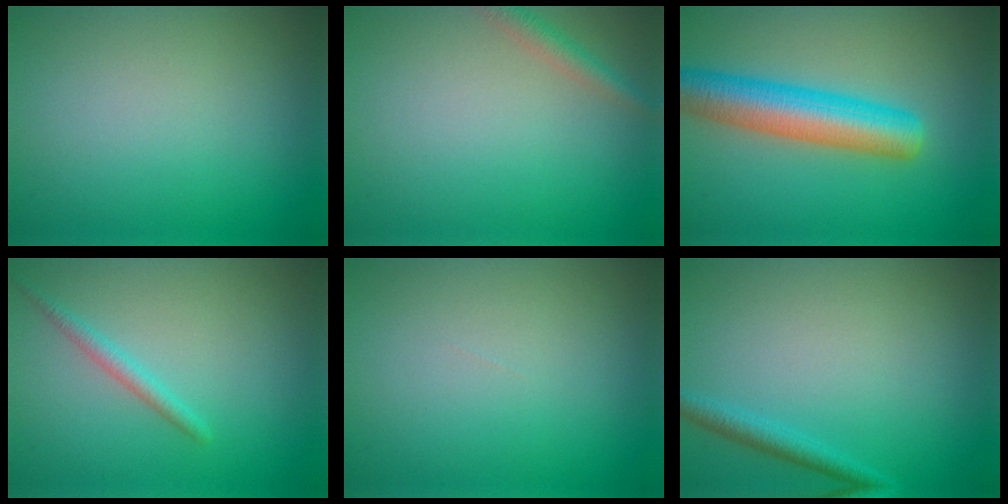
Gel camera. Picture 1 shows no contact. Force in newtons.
{"total": 1.8, "press": 1.8, "slide": 0.1}
{"total": 6.9, "press": 6.9, "slide": 0.4}
{"total": 1.5, "press": 1.5, "slide": 0.0}
{"total": 0.0}
{"total": 2.3, "press": 2.3, "slide": 0.0}